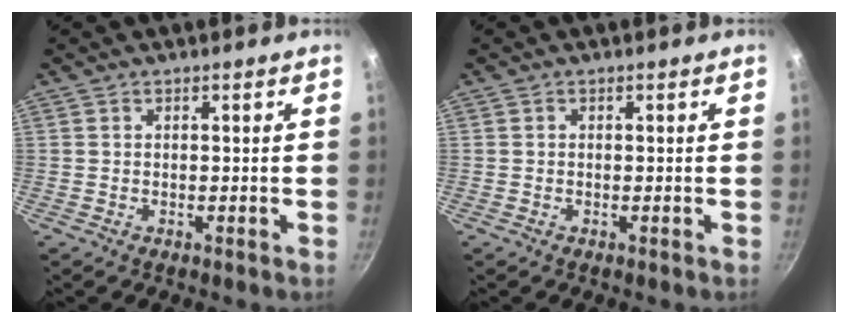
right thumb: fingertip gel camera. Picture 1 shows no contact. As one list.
[{"total": 0.0}]